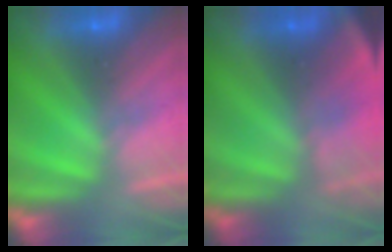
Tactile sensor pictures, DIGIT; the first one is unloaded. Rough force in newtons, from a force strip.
{"total": 4.4}